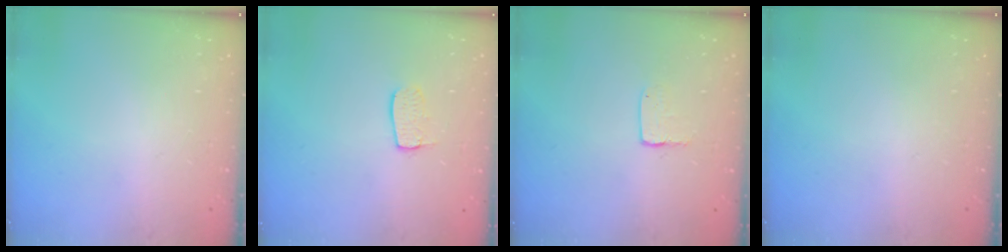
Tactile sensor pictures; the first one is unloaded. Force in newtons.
{"total": 6.8, "press": 6.8, "slide": 0.4}
{"total": 3.4, "press": 3.4, "slide": 0.2}
{"total": 0.0}